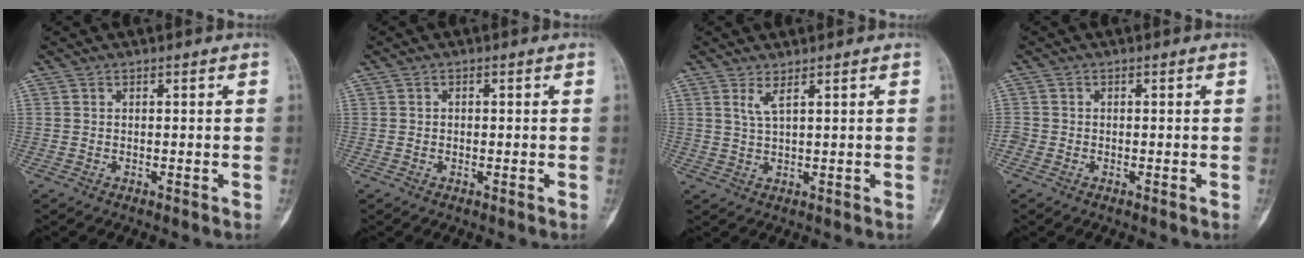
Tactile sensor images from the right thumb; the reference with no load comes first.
{"total": 0.5, "force": [-0.1, 0.5, 0.3], "torque": [-0.003, 0.002, -0.002]}
{"total": 2.5, "force": [1.4, 0.3, 2.0], "torque": [-0.049, -0.012, 0.036]}
{"total": 1.6, "force": [-1.1, 1.1, 0.6], "torque": [-0.015, 0.004, -0.024]}